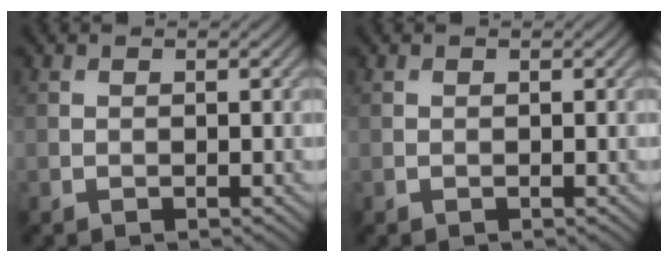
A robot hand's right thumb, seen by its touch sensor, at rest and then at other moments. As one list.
[{"total": 0.0}]